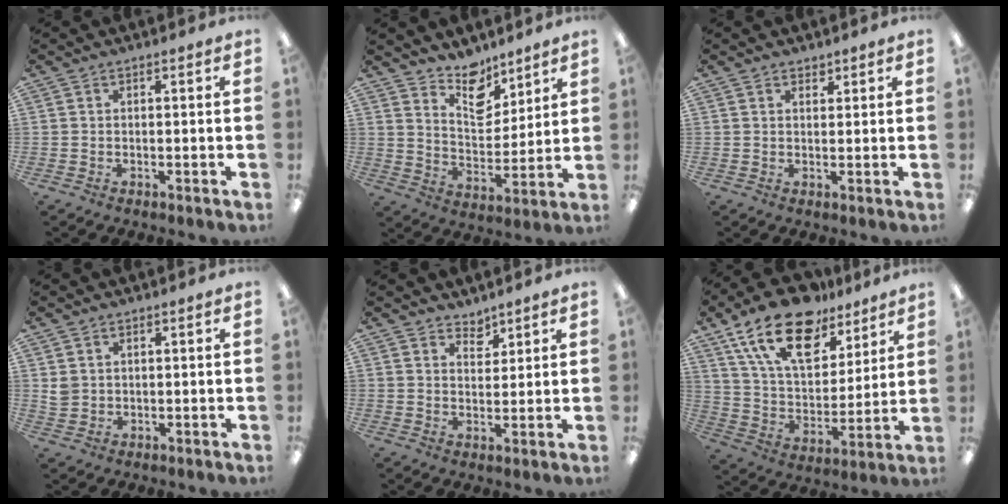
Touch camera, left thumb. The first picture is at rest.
{"total": 10.6, "force": [8.9, 4.9, 2.9], "torque": [-0.043, -0.065, 0.167]}
{"total": 1.5, "force": [1.4, 0.7, 0.2], "torque": [0.004, -0.005, 0.024]}
{"total": 2.7, "force": [1.3, 2.2, 0.8], "torque": [-0.019, 0.003, 0.025]}
{"total": 3.7, "force": [3.5, 1.4, 0.1], "torque": [0.006, -0.026, 0.064]}
{"total": 20.5, "force": [13.5, 10.5, 11.3], "torque": [-0.202, -0.070, 0.242]}